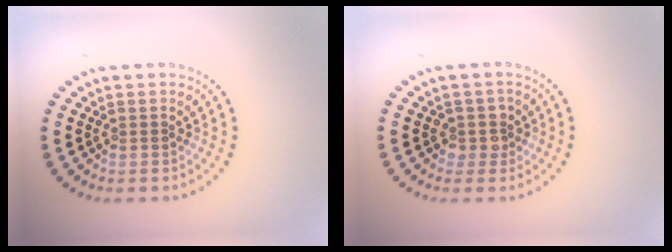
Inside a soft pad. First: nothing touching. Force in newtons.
{"total": 1.6, "press": 1.5, "slide": 0.7}